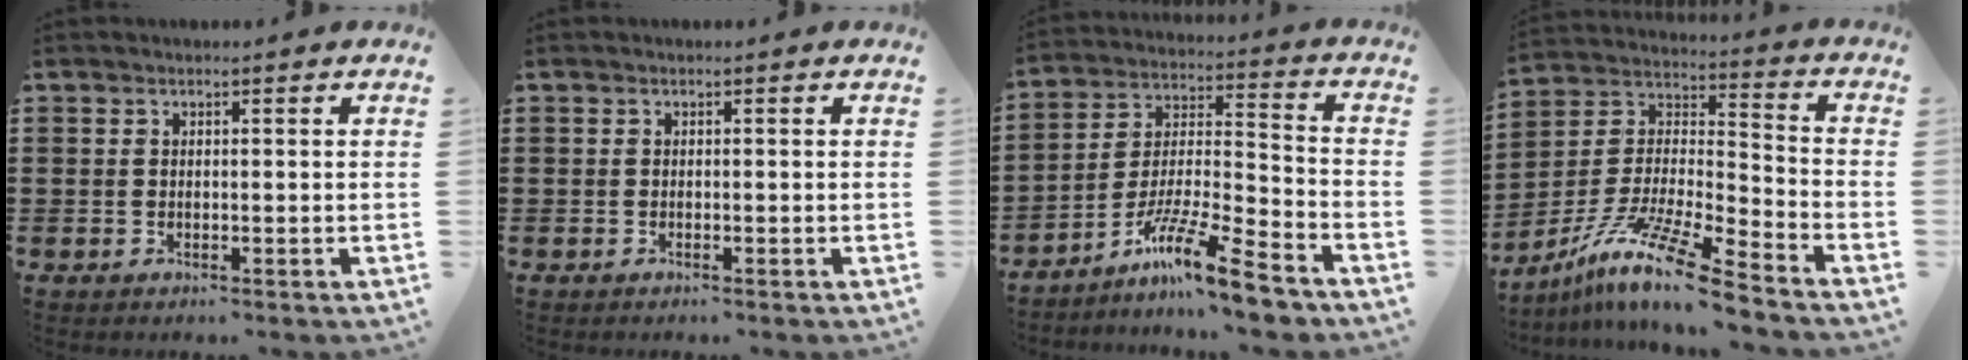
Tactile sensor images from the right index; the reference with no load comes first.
{"total": 0.0}
{"total": 12.3, "force": [-9.5, 0.8, 7.7], "torque": [-0.130, 0.018, -0.180]}
{"total": 12.9, "force": [-10.4, 0.1, 7.7], "torque": [-0.152, 0.009, -0.203]}